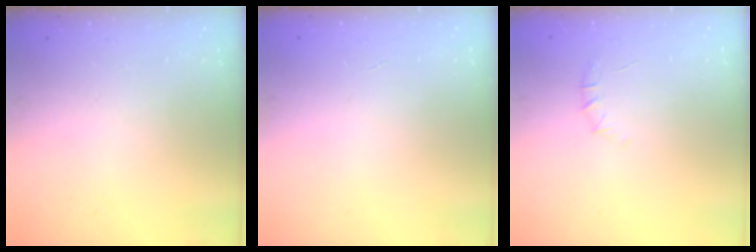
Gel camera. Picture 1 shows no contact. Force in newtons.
{"total": 0.0}
{"total": 4.5, "press": 4.2, "slide": 1.6}